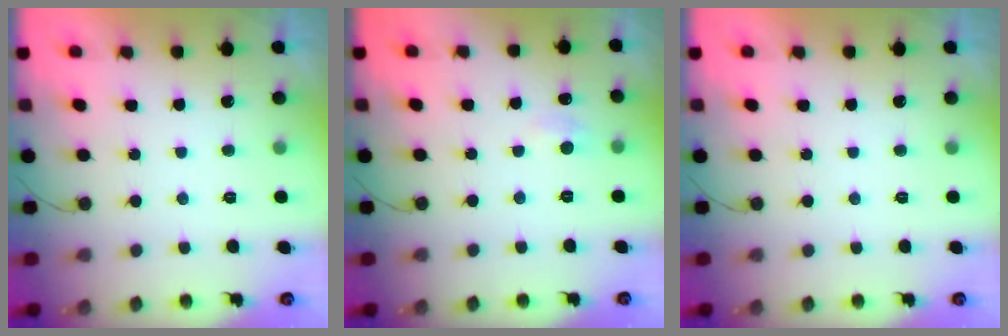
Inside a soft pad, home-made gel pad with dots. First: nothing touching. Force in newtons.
{"total": 5.4, "press": 5.3, "slide": 0.7}
{"total": 0.0}